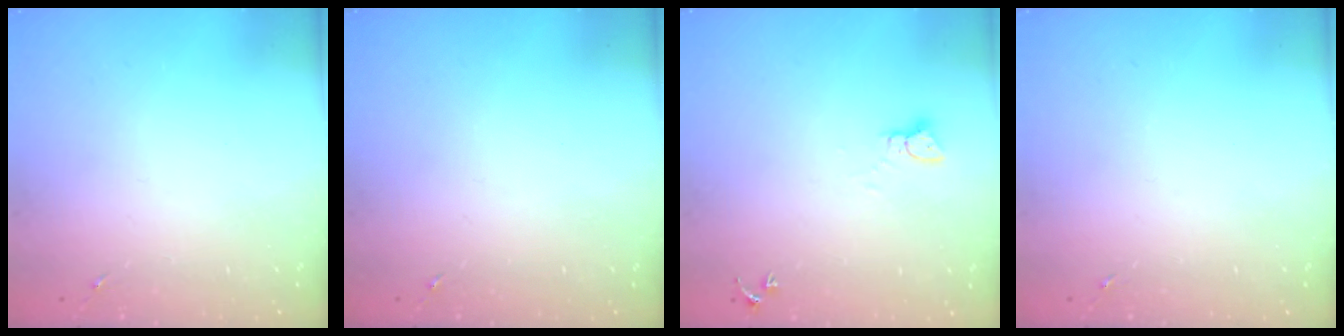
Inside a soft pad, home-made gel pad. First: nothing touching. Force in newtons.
{"total": 0.0}
{"total": 2.3, "press": 2.3, "slide": 0.2}
{"total": 0.0}